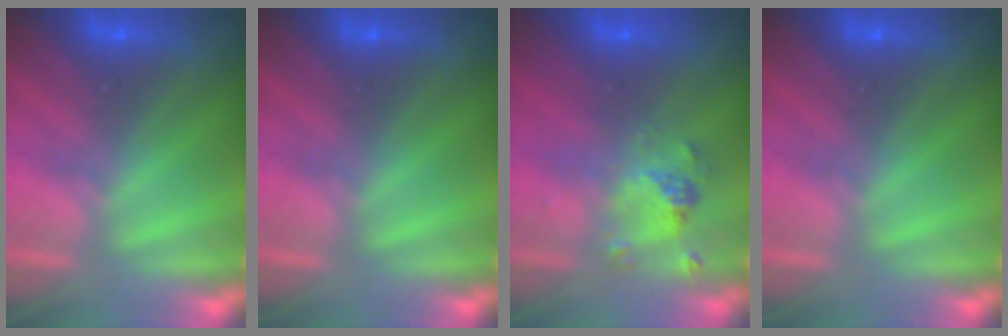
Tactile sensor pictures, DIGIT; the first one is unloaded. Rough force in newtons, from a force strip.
{"total": 0.0}
{"total": 2.4}
{"total": 0.0}